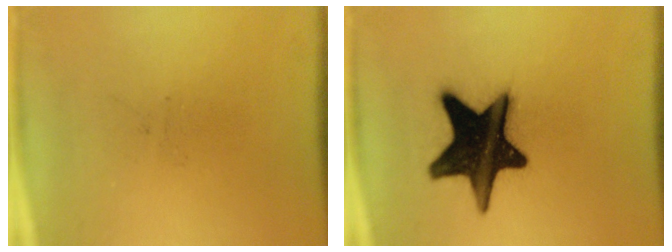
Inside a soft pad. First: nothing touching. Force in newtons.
{"total": 19.8}